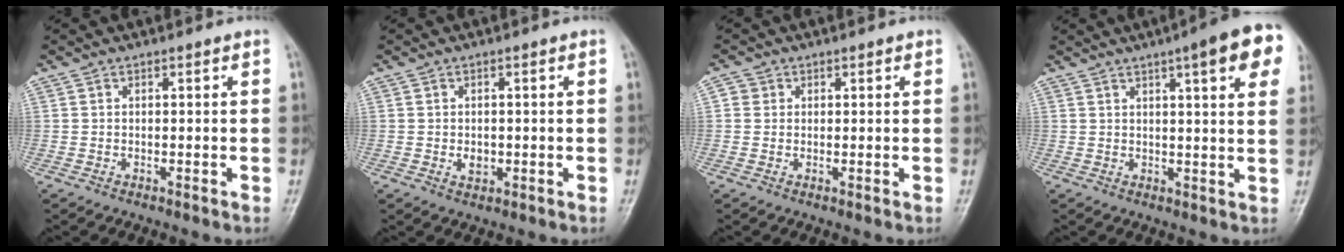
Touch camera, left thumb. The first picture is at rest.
{"total": 2.1, "force": [-0.3, 1.6, 1.4], "torque": [-0.013, 0.001, 0.000]}
{"total": 2.0, "force": [0.5, 1.9, 0.4], "torque": [0.007, 0.001, 0.001]}
{"total": 12.8, "force": [6.2, 2.6, 10.9], "torque": [-0.119, -0.006, 0.071]}